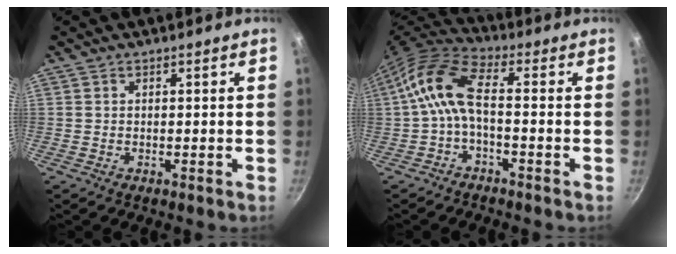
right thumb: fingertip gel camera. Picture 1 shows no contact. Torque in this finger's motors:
{"motor_torque": [0.22, 0.12, 1.42, -0.11, 0.45]}